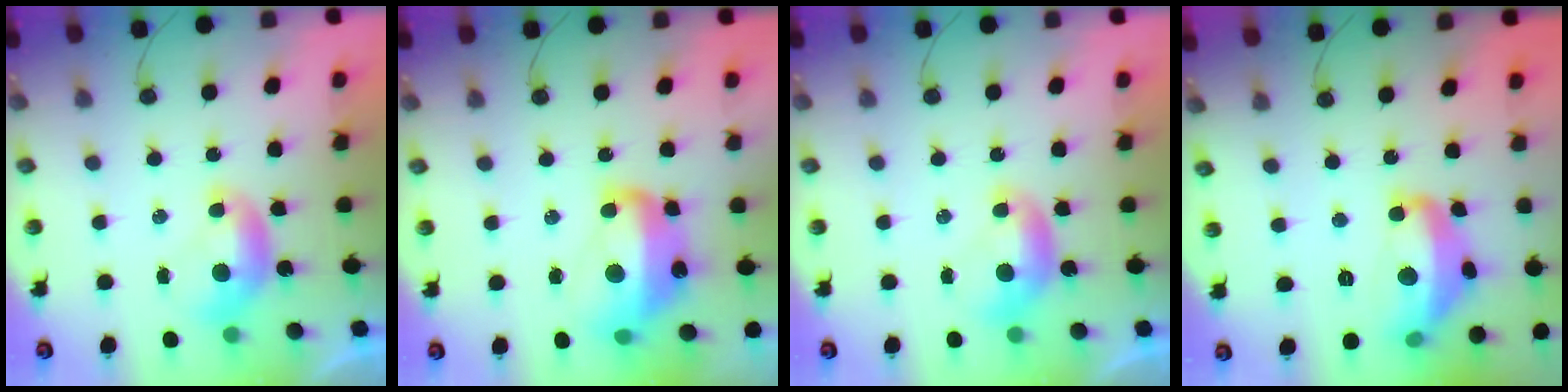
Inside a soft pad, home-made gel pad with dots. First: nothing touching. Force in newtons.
{"total": 11.4, "press": 11.2, "slide": 1.8}
{"total": 0.0}
{"total": 12.2, "press": 12.1, "slide": 0.6}